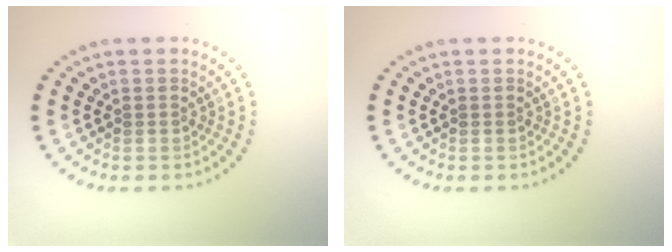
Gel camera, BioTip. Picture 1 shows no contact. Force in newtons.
{"total": 0.0}